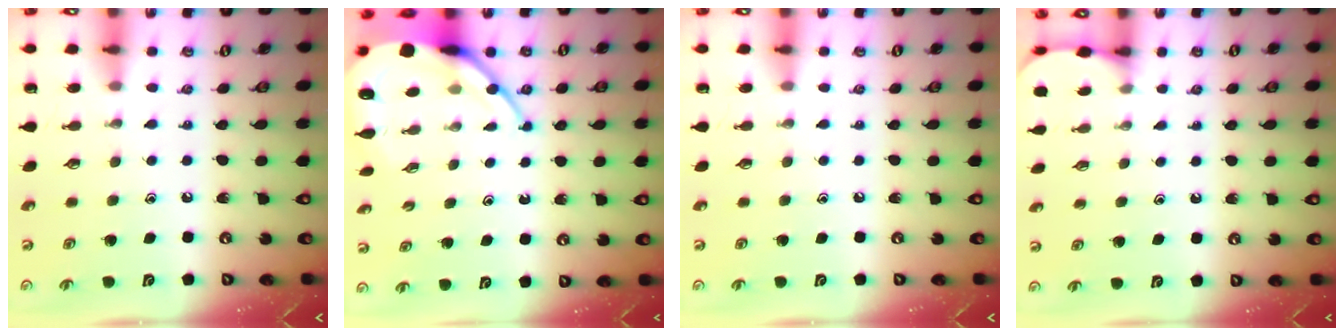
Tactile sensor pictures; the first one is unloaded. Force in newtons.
{"total": 11.4, "press": 11.4, "slide": 1.1}
{"total": 0.0}
{"total": 2.4, "press": 2.4, "slide": 0.2}